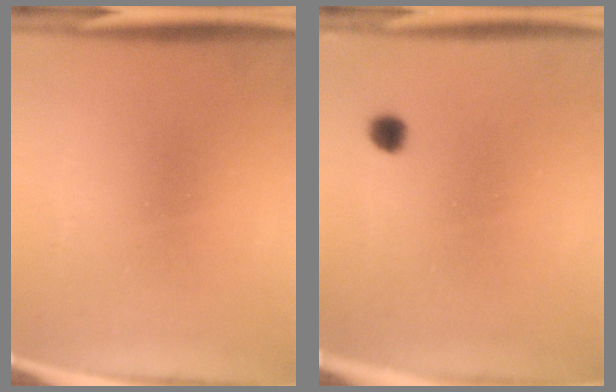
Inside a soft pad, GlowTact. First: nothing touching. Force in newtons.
{"total": 1.9}